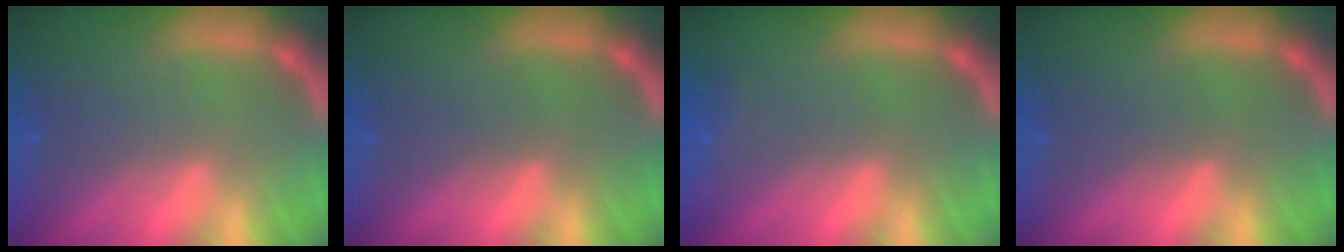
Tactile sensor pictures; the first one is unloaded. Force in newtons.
{"total": 0.0}
{"total": 1.4}
{"total": 0.0}